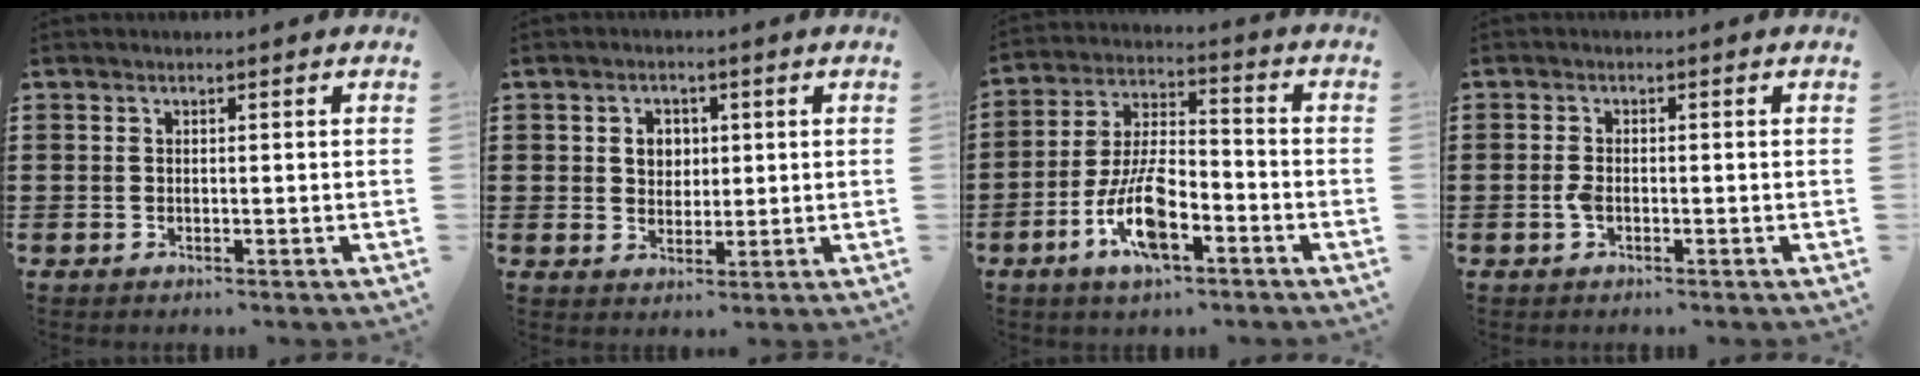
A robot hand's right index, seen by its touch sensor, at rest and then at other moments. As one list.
[{"total": 3.2, "force": [0.7, 2.8, 1.5], "torque": [-0.040, 0.011, 0.009]}, {"total": 10.7, "force": [-4.8, 4.0, 8.7], "torque": [-0.192, 0.001, -0.090]}, {"total": 1.8, "force": [-0.6, 0.8, 1.5], "torque": [-0.036, -0.003, -0.013]}]